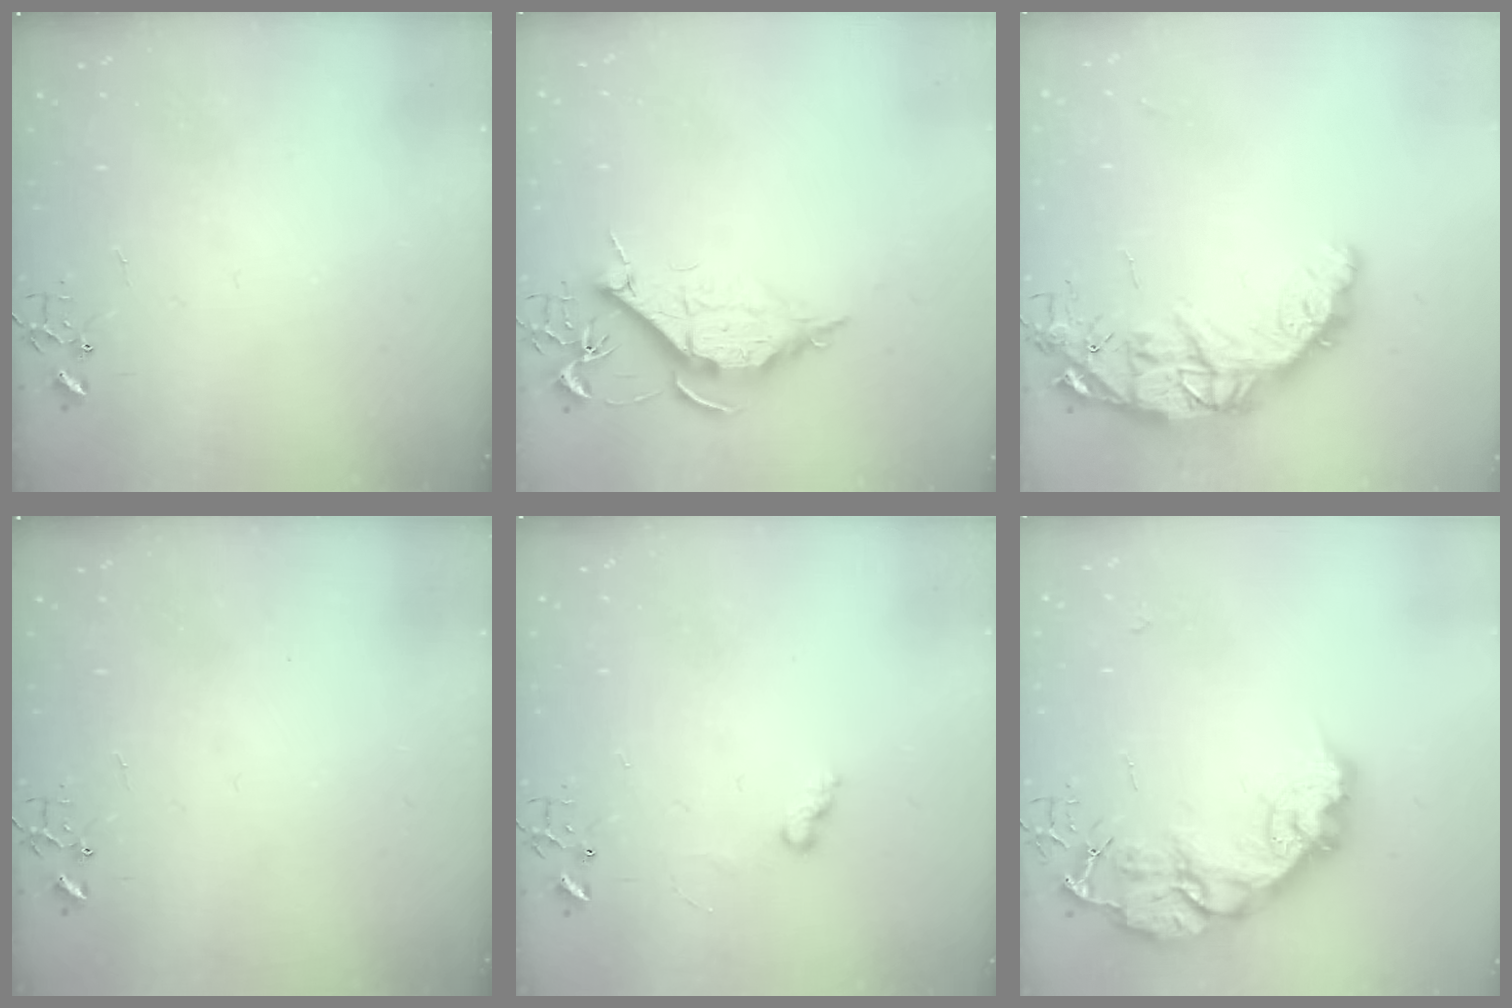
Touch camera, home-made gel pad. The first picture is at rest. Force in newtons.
{"total": 10.2, "press": 10.2, "slide": 1.0}
{"total": 15.2, "press": 15.2, "slide": 1.2}
{"total": 0.0}
{"total": 6.1, "press": 6.1, "slide": 0.3}
{"total": 25.5, "press": 25.4, "slide": 2.1}